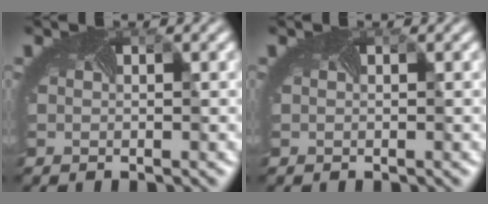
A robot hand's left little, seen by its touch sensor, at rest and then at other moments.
{"total": 0.0}